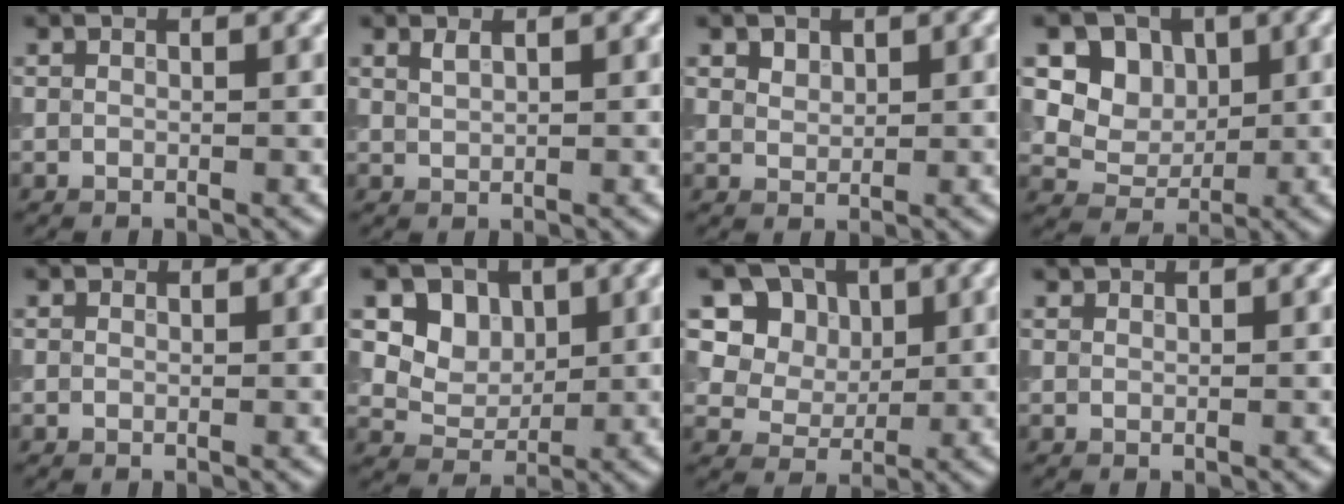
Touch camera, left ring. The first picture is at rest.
{"total": 0.7, "force": [0.7, 0.1, 0.2], "torque": [-0.011, 0.001, 0.016]}
{"total": 1.6, "force": [1.3, 0.9, 0.4], "torque": [-0.010, 0.005, 0.022]}
{"total": 6.3, "force": [2.8, 5.1, 2.5], "torque": [-0.057, -0.008, 0.055]}
{"total": 0.0}
{"total": 4.7, "force": [2.1, 3.8, 1.9], "torque": [-0.048, -0.014, 0.054]}
{"total": 12.2, "force": [5.6, 9.5, 5.2], "torque": [-0.128, 0.019, 0.094]}
{"total": 0.6, "force": [0.6, 0.1, -0.1], "torque": [0.002, 0.001, 0.010]}